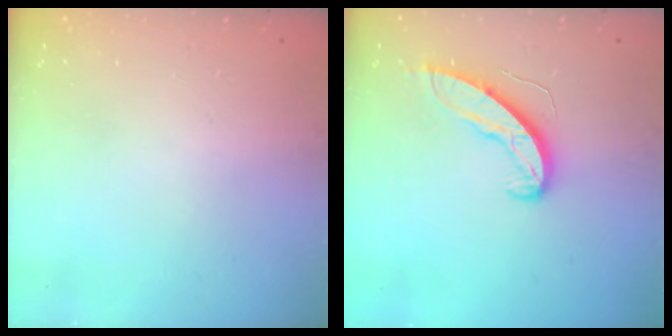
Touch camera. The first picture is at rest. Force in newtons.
{"total": 10.5, "press": 10.5, "slide": 0.5}